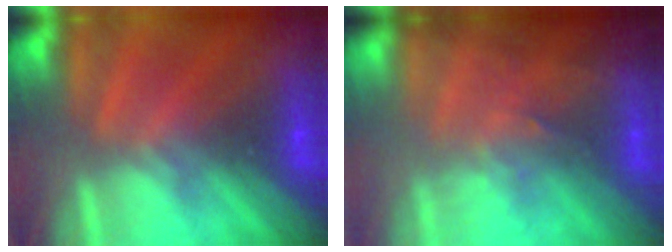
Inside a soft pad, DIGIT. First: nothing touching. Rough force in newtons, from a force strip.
{"total": 2.6}